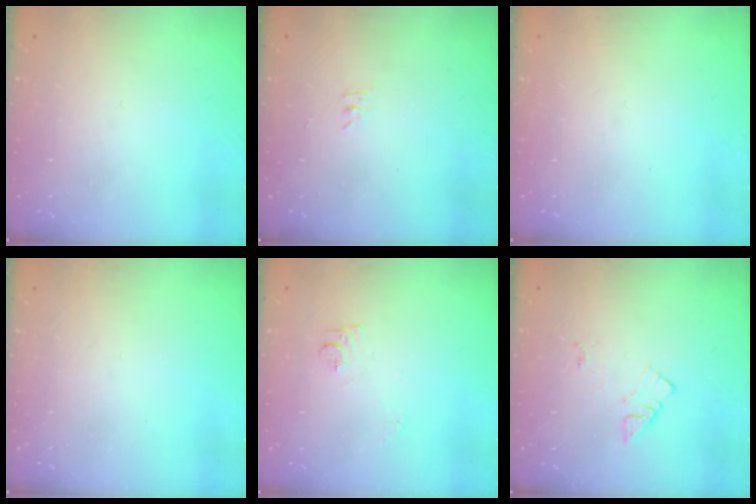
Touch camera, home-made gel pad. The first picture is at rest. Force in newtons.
{"total": 2.8, "press": 2.8, "slide": 0.4}
{"total": 0.0}
{"total": 0.0}
{"total": 6.7, "press": 6.7, "slide": 0.8}
{"total": 7.2, "press": 7.2, "slide": 0.6}